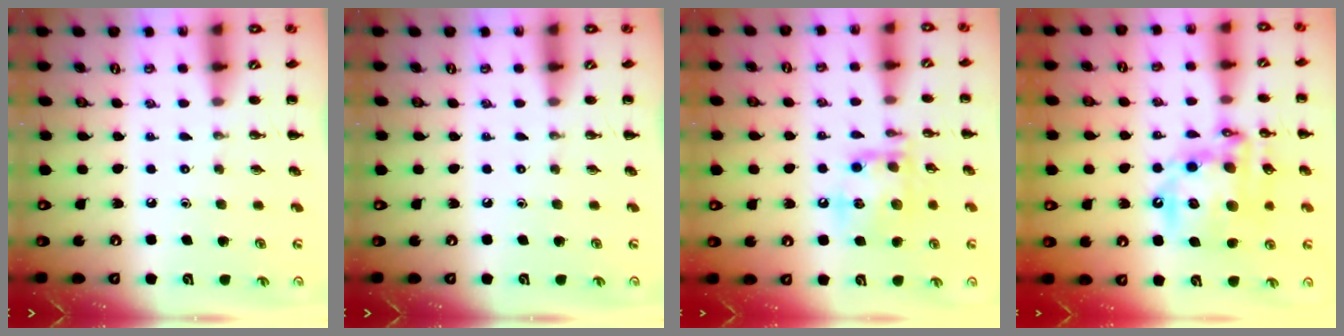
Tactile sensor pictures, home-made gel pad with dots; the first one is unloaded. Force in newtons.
{"total": 0.0}
{"total": 13.9, "press": 13.7, "slide": 1.8}
{"total": 17.5, "press": 17.2, "slide": 3.6}